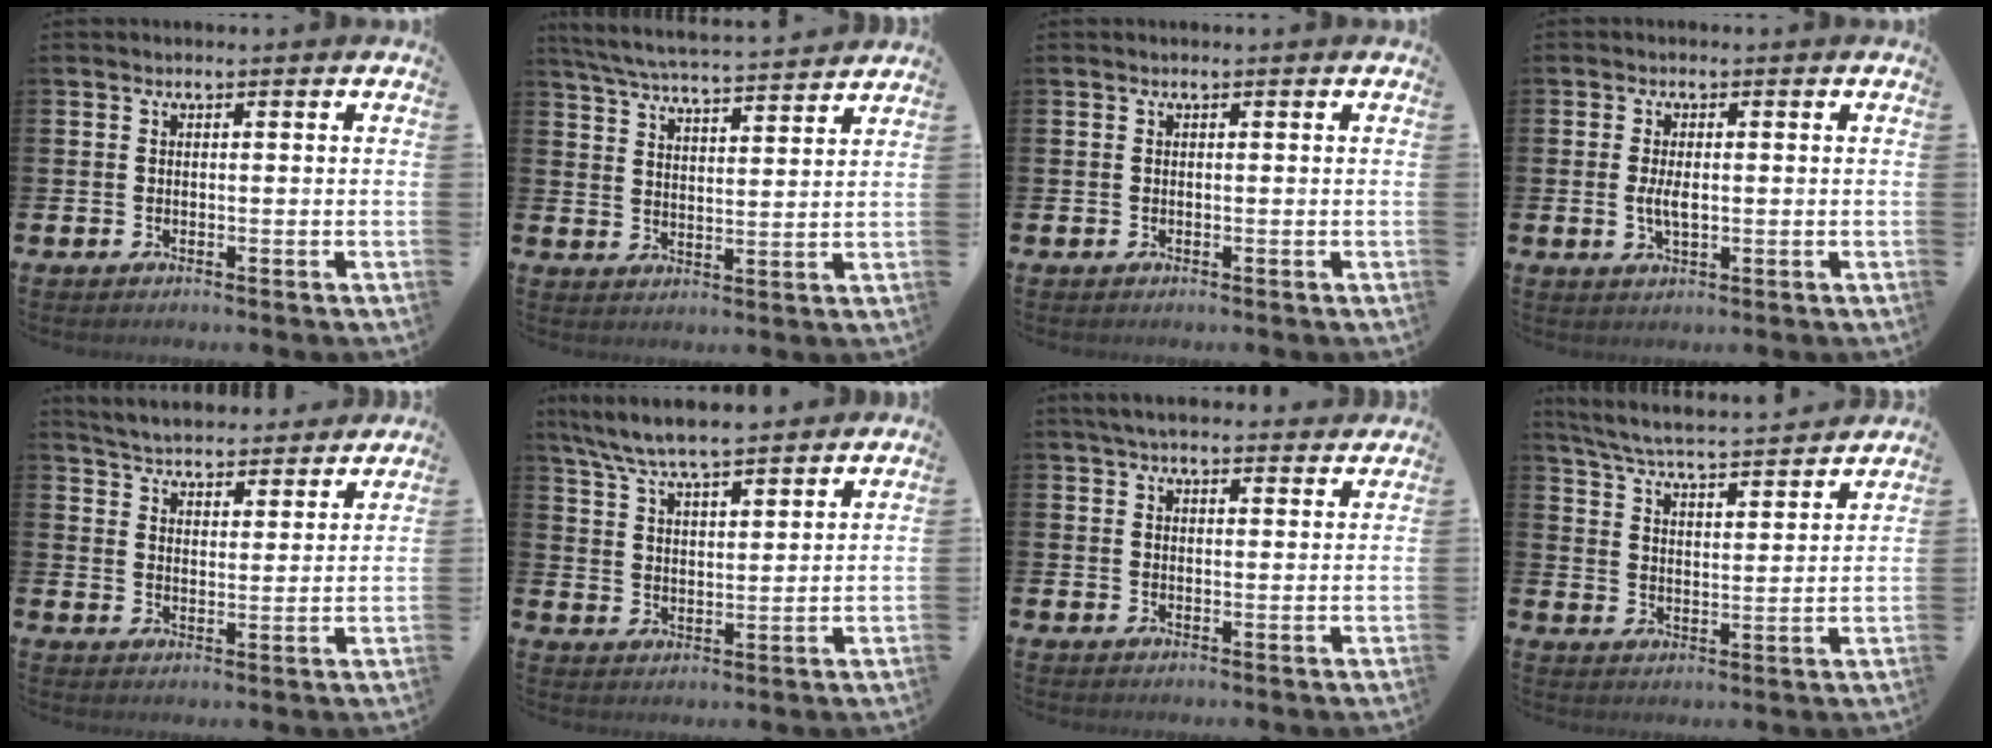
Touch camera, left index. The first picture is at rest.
{"total": 5.9, "force": [5.8, 0.1, 1.3], "torque": [-0.048, -0.041, 0.100]}
{"total": 0.0}
{"total": 3.0, "force": [0.0, 1.3, 2.7], "torque": [-0.041, -0.002, -0.004]}
{"total": 5.2, "force": [5.1, 0.8, 0.1], "torque": [-0.021, -0.042, 0.088]}
{"total": 7.1, "force": [6.9, 0.5, 1.9], "torque": [-0.066, -0.036, 0.124]}
{"total": 4.5, "force": [4.2, 0.9, 1.3], "torque": [-0.031, -0.014, 0.078]}
{"total": 5.7, "force": [5.5, 0.2, 1.6], "torque": [-0.058, -0.046, 0.091]}